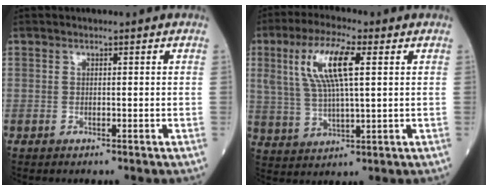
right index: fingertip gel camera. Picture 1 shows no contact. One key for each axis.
{"total": 10.5, "fx": 3.4, "fy": 2.2, "fz": 9.6, "tx": -0.205, "ty": 0.015, "tz": 0.068}